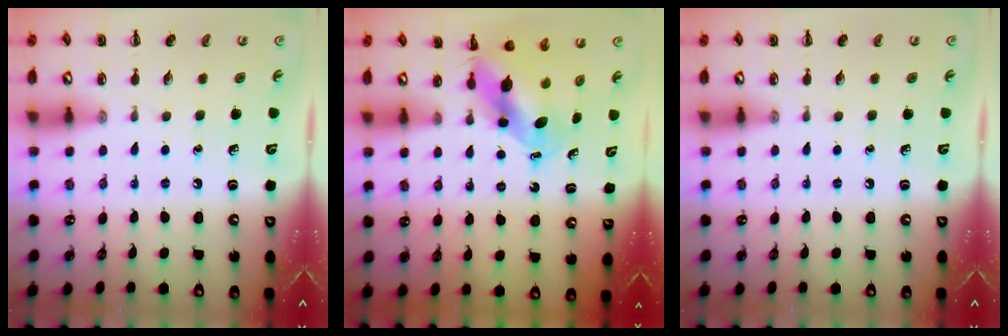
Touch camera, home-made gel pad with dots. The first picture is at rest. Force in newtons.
{"total": 7.3, "press": 7.2, "slide": 0.9}
{"total": 0.0}